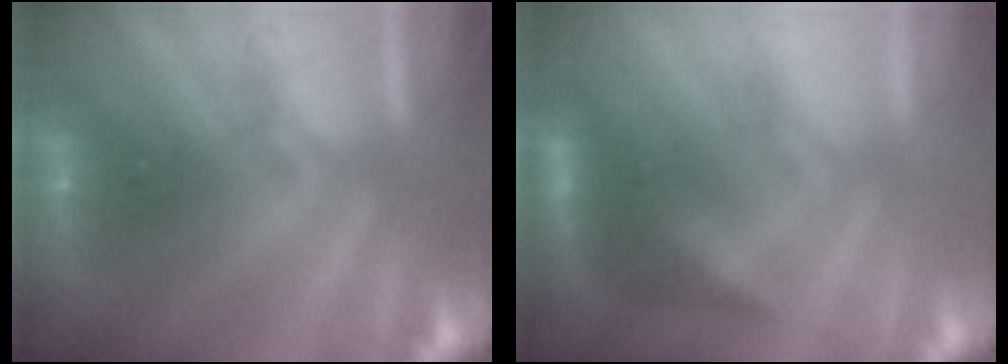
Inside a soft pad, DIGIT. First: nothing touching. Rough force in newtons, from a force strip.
{"total": 2.9}